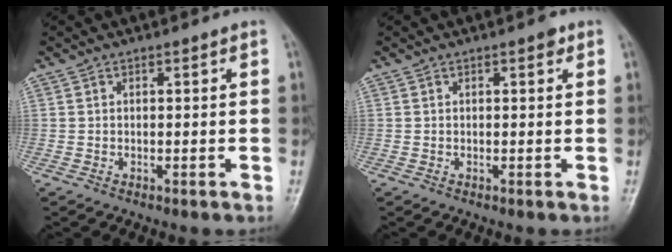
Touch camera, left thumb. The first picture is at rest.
{"total": 1.2, "force": [0.6, 0.5, 0.8], "torque": [-0.008, 0.000, 0.005]}